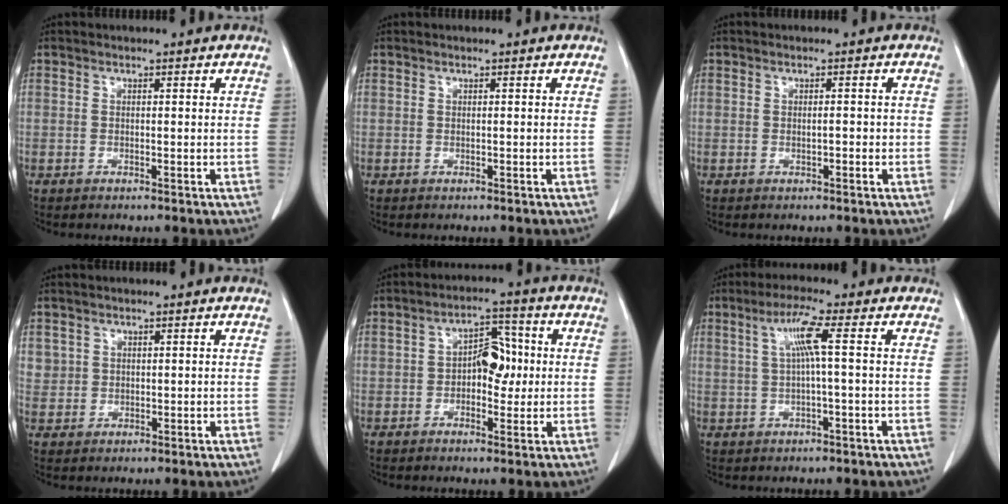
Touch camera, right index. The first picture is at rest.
{"total": 0.0}
{"total": 0.9, "force": [-0.2, 0.3, 0.8], "torque": [-0.013, 0.001, -0.004]}
{"total": 2.5, "force": [1.0, 2.2, 0.2], "torque": [0.011, 0.004, 0.018]}
{"total": 5.8, "force": [0.0, 3.4, 4.8], "torque": [-0.071, 0.019, -0.003]}
{"total": 5.0, "force": [1.0, -0.6, 4.9], "torque": [-0.095, 0.012, 0.023]}